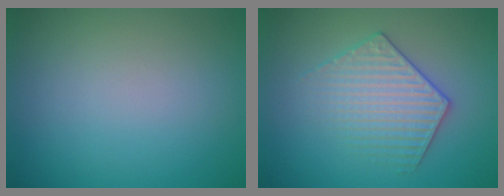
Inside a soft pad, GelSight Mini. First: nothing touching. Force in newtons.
{"total": 3.5, "press": 3.4, "slide": 0.7}